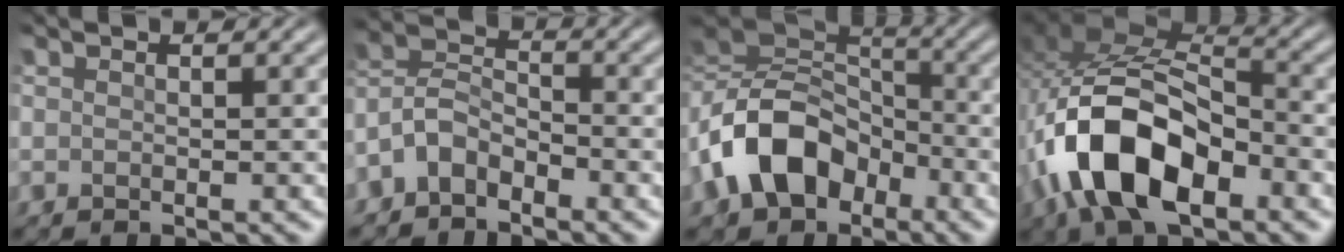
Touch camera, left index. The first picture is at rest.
{"total": 3.8, "force": [-2.9, 1.8, 1.6], "torque": [-0.041, 0.012, -0.065]}
{"total": 11.2, "force": [-4.5, 7.7, 6.8], "torque": [-0.151, 0.004, -0.091]}
{"total": 11.5, "force": [-4.9, 5.8, 8.6], "torque": [-0.174, 0.009, -0.093]}